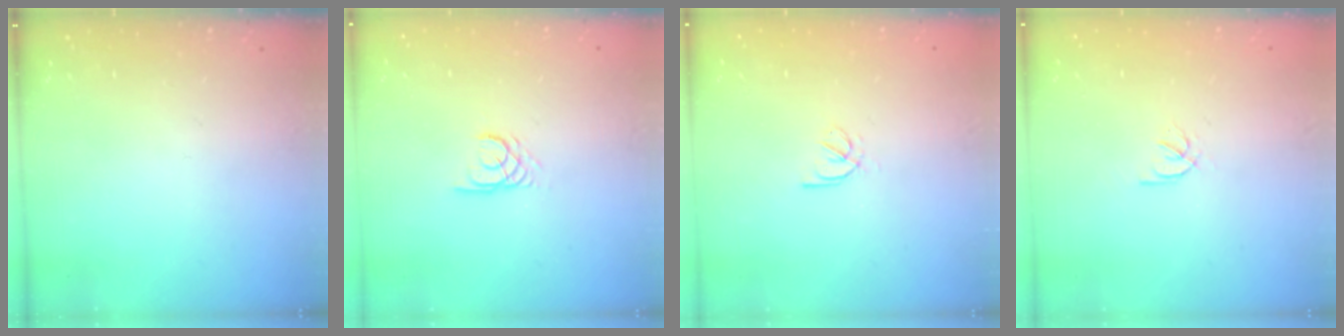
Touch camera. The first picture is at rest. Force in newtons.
{"total": 2.4, "press": 2.4, "slide": 0.2}
{"total": 2.2, "press": 2.2, "slide": 0.5}
{"total": 2.2, "press": 2.2, "slide": 0.2}